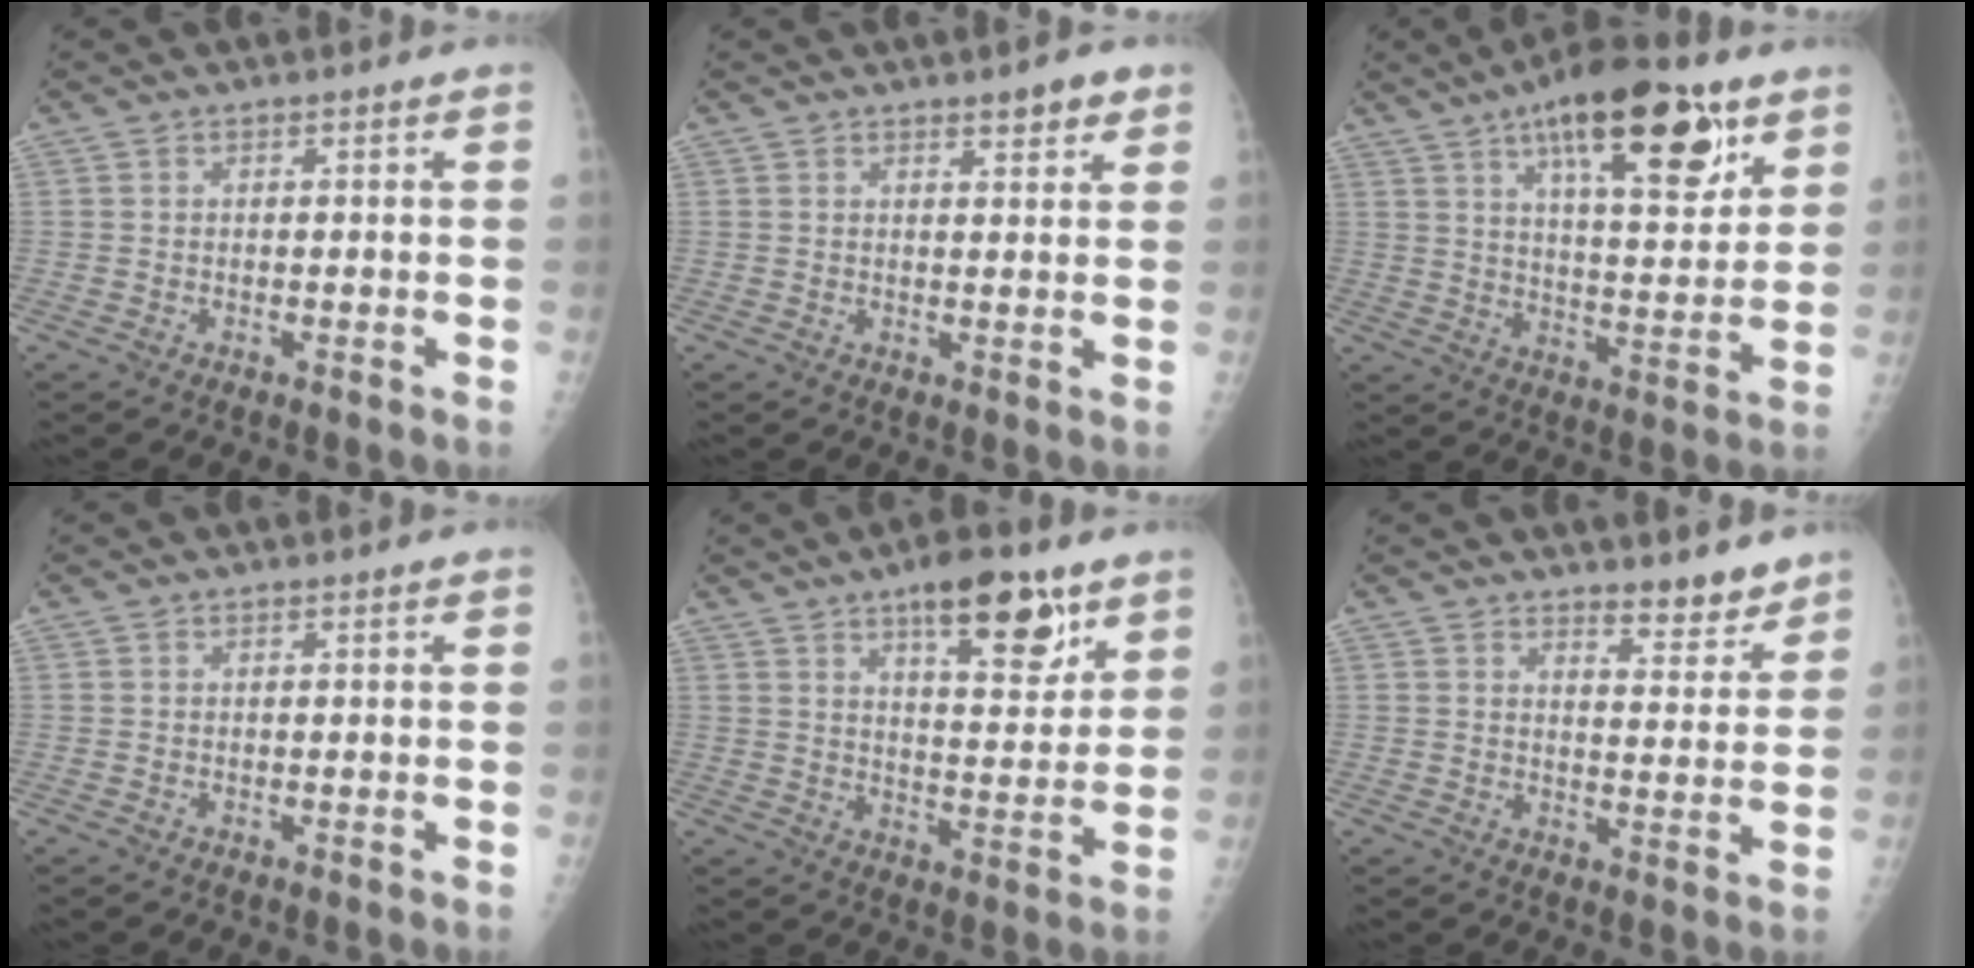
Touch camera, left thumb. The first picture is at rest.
{"total": 3.2, "force": [2.3, 1.1, 2.0], "torque": [-0.016, -0.013, 0.029]}
{"total": 20.3, "force": [11.0, 7.3, 15.4], "torque": [-0.204, -0.039, 0.171]}
{"total": 0.0}
{"total": 13.4, "force": [8.0, 4.8, 9.5], "torque": [-0.108, -0.044, 0.122]}
{"total": 5.5, "force": [4.6, 1.8, 2.3], "torque": [-0.009, -0.038, 0.068]}